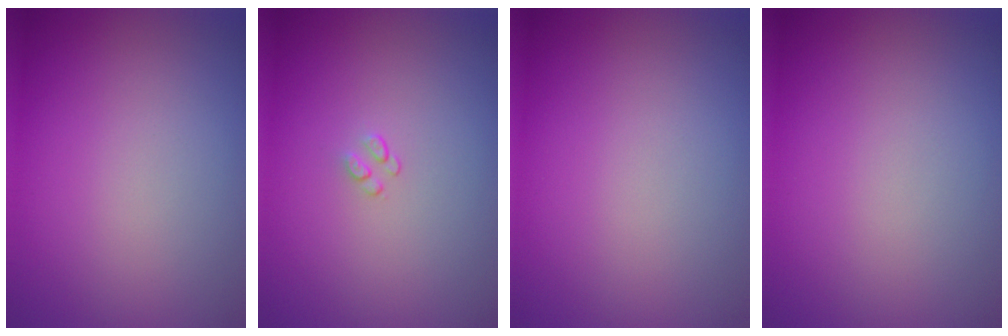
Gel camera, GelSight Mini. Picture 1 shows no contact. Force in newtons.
{"total": 0.6, "press": 0.4, "slide": 0.5}
{"total": 0.0}
{"total": 0.0}